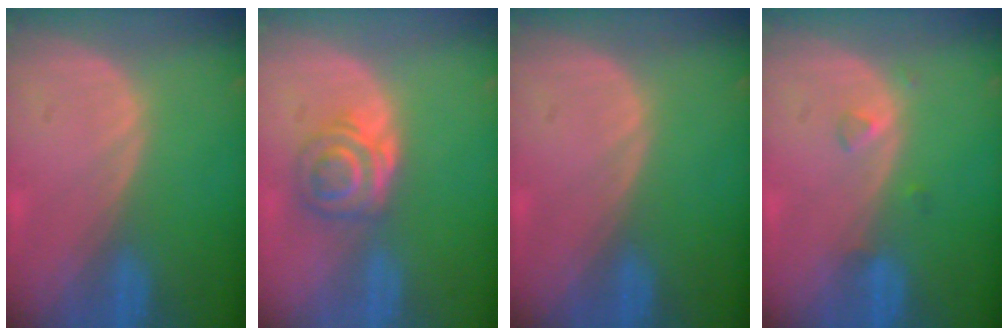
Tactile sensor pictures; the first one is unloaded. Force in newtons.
{"total": 5.3, "press": 5.0, "slide": 1.7}
{"total": 0.0}
{"total": 1.5, "press": 1.5, "slide": 0.1}